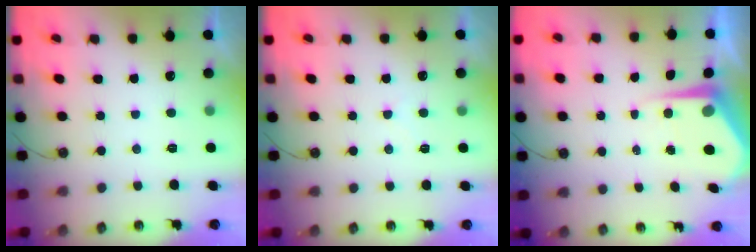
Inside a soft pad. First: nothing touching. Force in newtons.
{"total": 5.4, "press": 5.4, "slide": 0.7}
{"total": 6.1, "press": 6.1, "slide": 0.6}